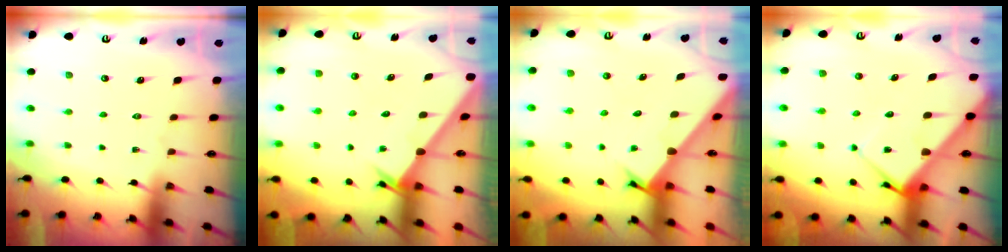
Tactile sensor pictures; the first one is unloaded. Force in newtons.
{"total": 2.6, "press": 2.6, "slide": 0.1}
{"total": 2.4, "press": 2.4, "slide": 0.2}
{"total": 6.8, "press": 6.8, "slide": 0.6}